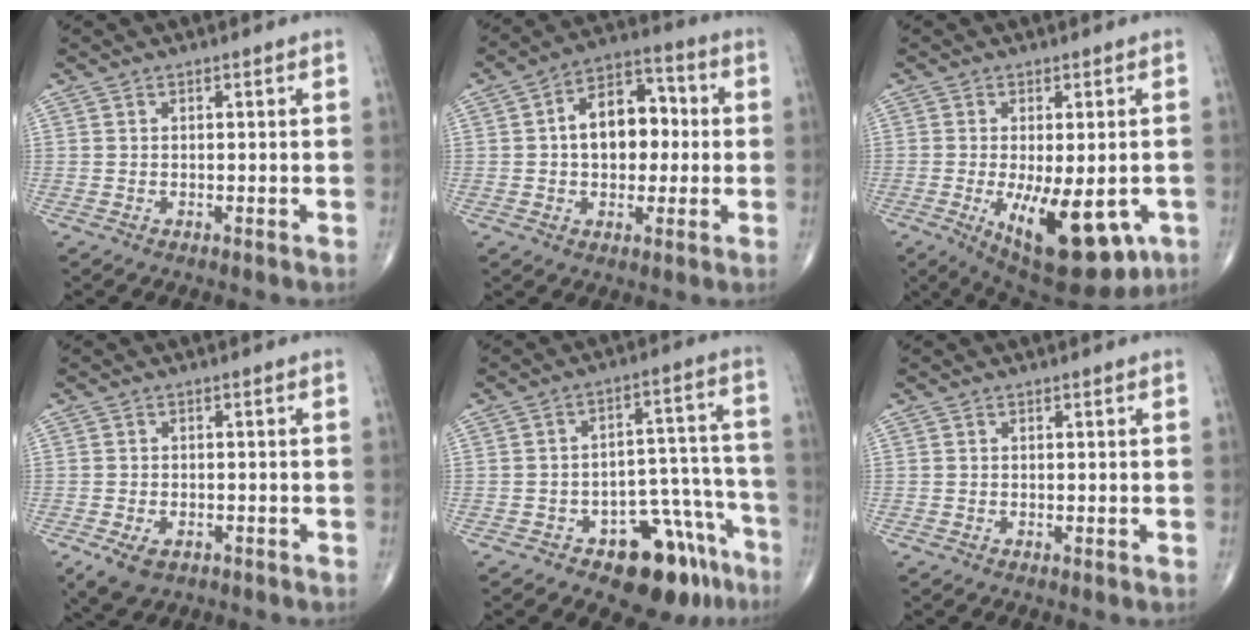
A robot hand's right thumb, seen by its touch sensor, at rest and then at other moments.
{"total": 12.7, "force": [0.8, 8.3, 9.5], "torque": [-0.112, 0.030, 0.005]}
{"total": 16.8, "force": [-6.0, 7.3, 13.9], "torque": [-0.177, -0.016, -0.070]}
{"total": 5.0, "force": [-2.7, 3.0, 2.9], "torque": [-0.054, 0.001, -0.041]}
{"total": 14.2, "force": [-9.0, 7.2, 8.4], "torque": [-0.054, 0.090, -0.123]}
{"total": 0.0}